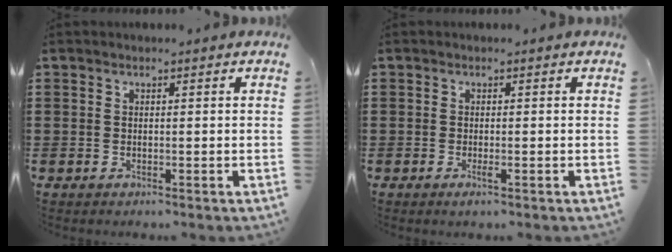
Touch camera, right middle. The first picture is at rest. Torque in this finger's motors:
{"motor_torque": [0.63, -0.42, 0.02, 0.06]}